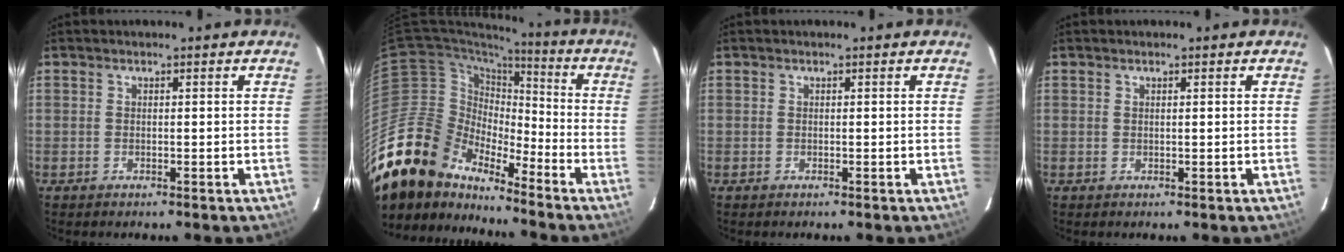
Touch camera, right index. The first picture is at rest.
{"total": 16.2, "force": [-14.1, 7.3, 3.3], "torque": [-0.075, 0.017, -0.267]}
{"total": 0.0}
{"total": 0.6, "force": [0.3, -0.4, 0.3], "torque": [-0.009, -0.003, 0.004]}